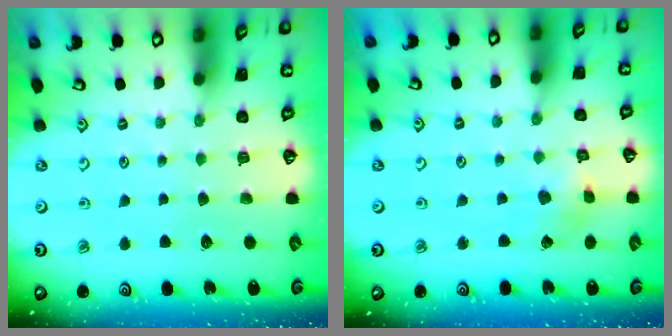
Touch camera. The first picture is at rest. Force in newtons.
{"total": 2.5, "press": 2.5, "slide": 0.3}